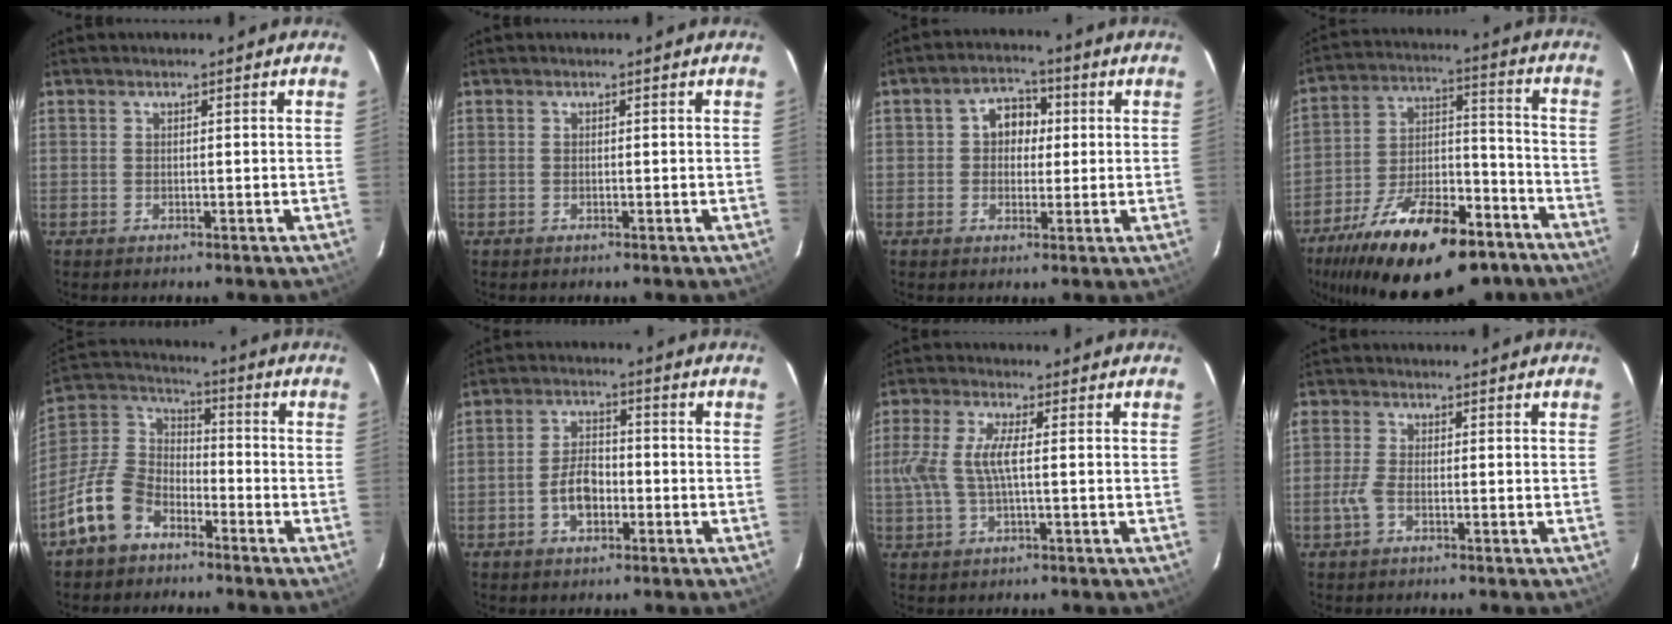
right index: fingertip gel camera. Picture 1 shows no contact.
{"total": 0.0}
{"total": 5.9, "force": [0.6, 4.9, 3.2], "torque": [-0.050, 0.024, 0.009]}
{"total": 27.3, "force": [-18.6, 11.0, 16.7], "torque": [-0.296, -0.004, -0.275]}
{"total": 12.4, "force": [-7.6, 7.9, 5.8], "torque": [-0.134, 0.032, -0.143]}
{"total": 6.0, "force": [-2.2, 3.5, 4.4], "torque": [-0.087, 0.013, -0.035]}
{"total": 7.0, "force": [0.0, 1.8, 6.7], "torque": [-0.147, 0.006, 0.005]}
{"total": 2.9, "force": [-1.1, 1.3, 2.4], "torque": [-0.063, 0.002, -0.026]}